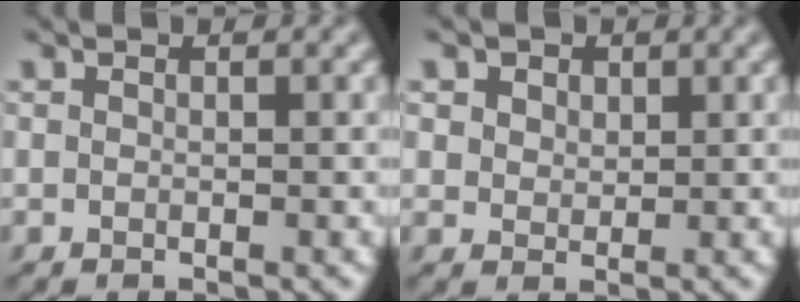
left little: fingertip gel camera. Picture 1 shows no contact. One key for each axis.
{"total": 4.2, "fx": 2.3, "fy": 2.9, "fz": 1.9, "tx": -0.052, "ty": 0.003, "tz": 0.032}